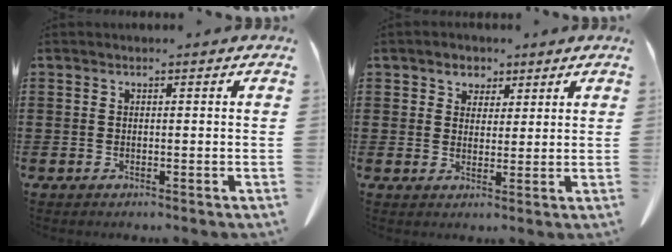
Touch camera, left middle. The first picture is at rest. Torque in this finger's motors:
{"motor_torque": [0.10, 0.06, 0.07, 0.03]}